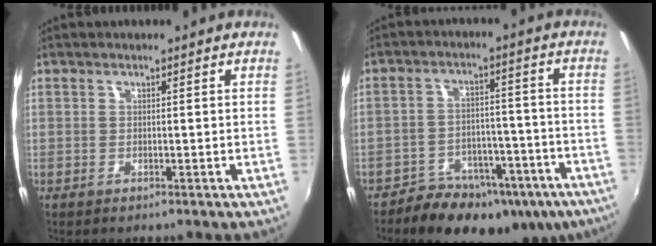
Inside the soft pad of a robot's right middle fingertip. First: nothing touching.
{"total": 19.0, "force": [-13.1, 10.1, 9.5], "torque": [-0.167, 0.003, -0.162]}